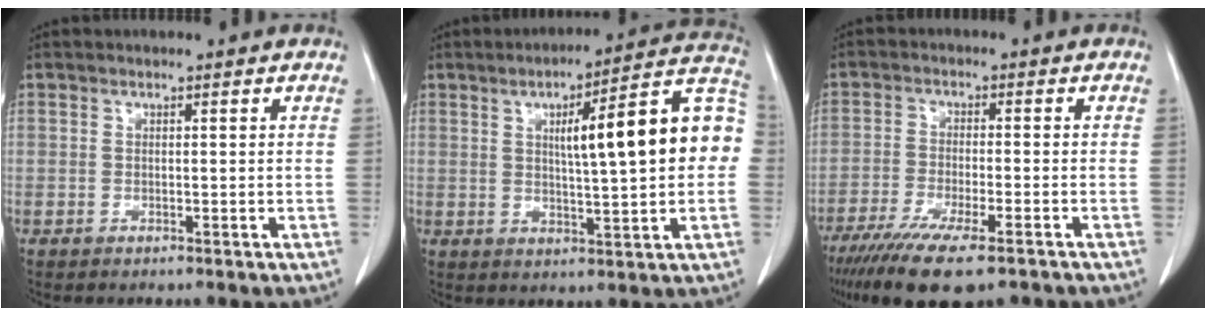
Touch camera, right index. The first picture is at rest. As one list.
[{"total": 17.1, "force": [2.3, 2.3, 16.8], "torque": [-0.226, 0.042, 0.030]}, {"total": 13.2, "force": [-9.6, 2.2, 8.7], "torque": [-0.151, -0.032, -0.154]}]